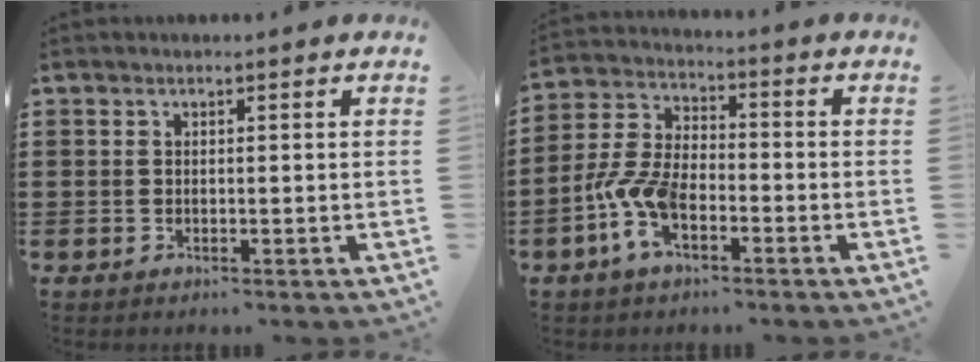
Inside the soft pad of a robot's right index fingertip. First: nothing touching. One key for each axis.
{"total": 8.5, "fx": -3.7, "fy": 4.3, "fz": 6.4, "tx": -0.170, "ty": -0.008, "tz": -0.077}